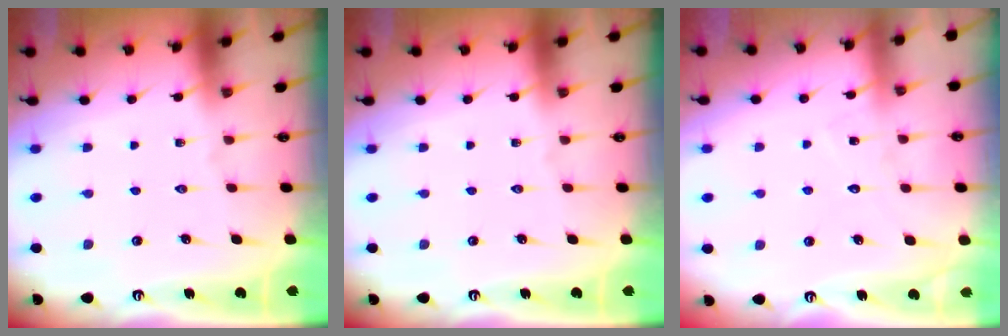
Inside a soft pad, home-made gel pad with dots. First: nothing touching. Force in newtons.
{"total": 0.0}
{"total": 7.7, "press": 7.7, "slide": 0.4}